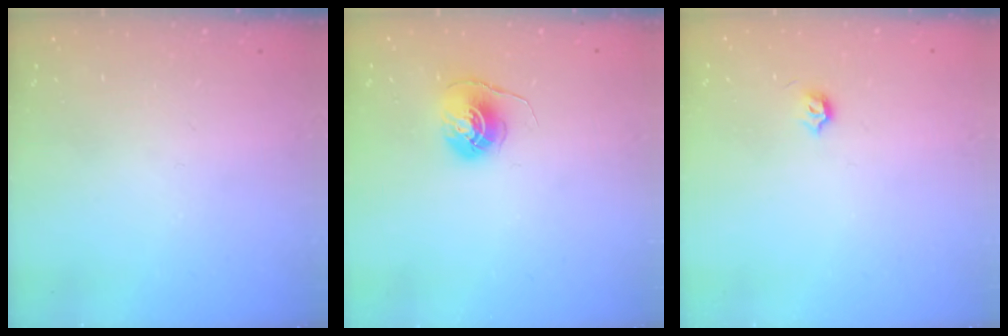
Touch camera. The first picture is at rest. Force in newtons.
{"total": 6.0, "press": 6.0, "slide": 0.4}
{"total": 3.7, "press": 3.6, "slide": 0.6}